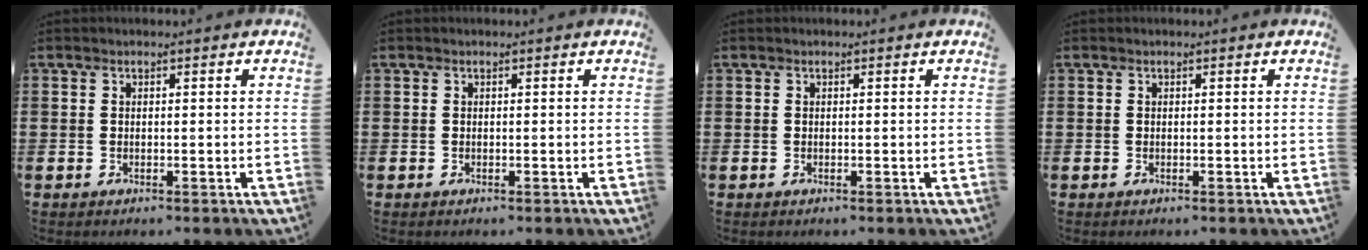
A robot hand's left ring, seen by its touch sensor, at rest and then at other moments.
{"total": 0.0}
{"total": 0.0}
{"total": 0.0}